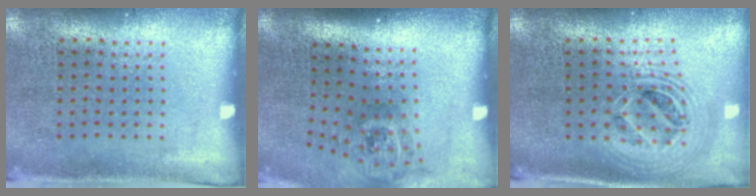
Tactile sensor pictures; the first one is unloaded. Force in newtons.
{"total": 1.9, "press": 1.4, "slide": 1.4}
{"total": 2.3, "press": 1.7, "slide": 1.5}